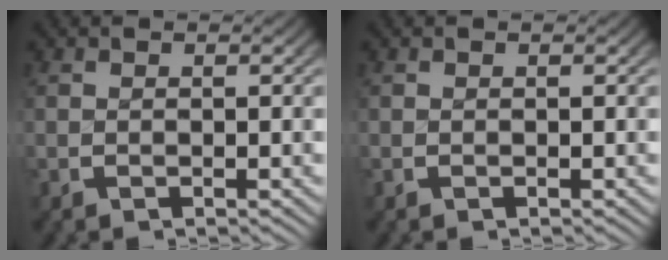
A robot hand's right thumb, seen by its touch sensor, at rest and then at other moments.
{"total": 0.0}